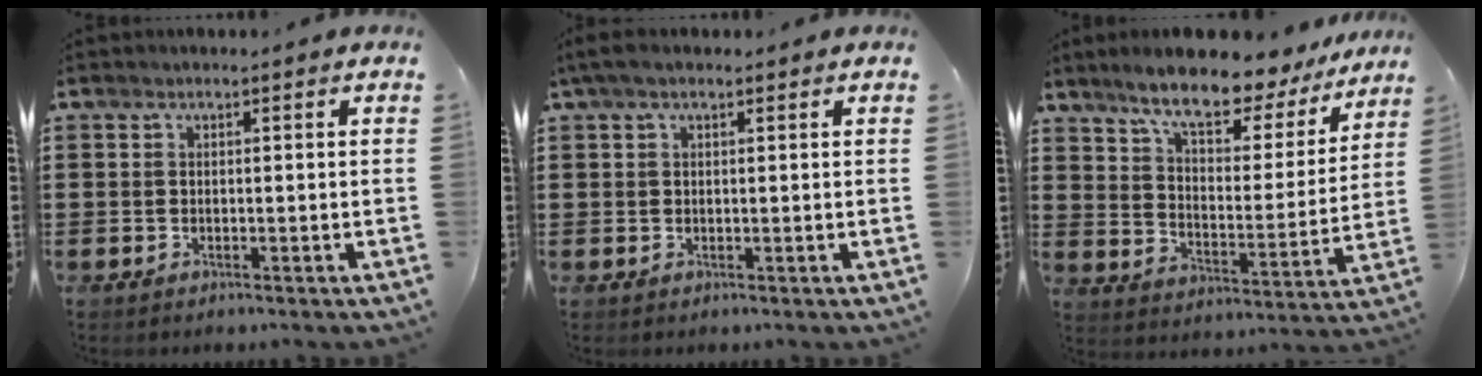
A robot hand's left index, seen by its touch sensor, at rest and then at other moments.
{"total": 2.1, "force": [1.0, 0.7, 1.7], "torque": [-0.035, 0.005, 0.017]}
{"total": 9.8, "force": [8.3, 1.8, 4.8], "torque": [-0.111, -0.050, 0.137]}